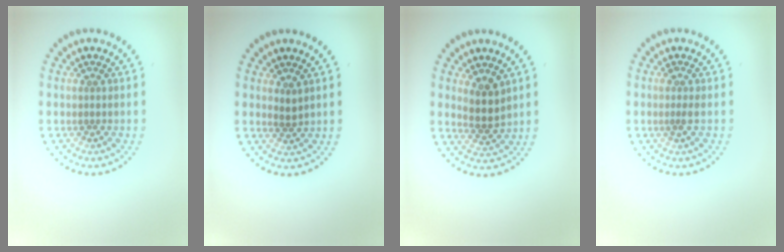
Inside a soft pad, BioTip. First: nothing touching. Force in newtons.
{"total": 0.9, "press": 0.8, "slide": 0.5}
{"total": 2.6, "press": 2.2, "slide": 1.4}
{"total": 0.9, "press": 0.8, "slide": 0.5}